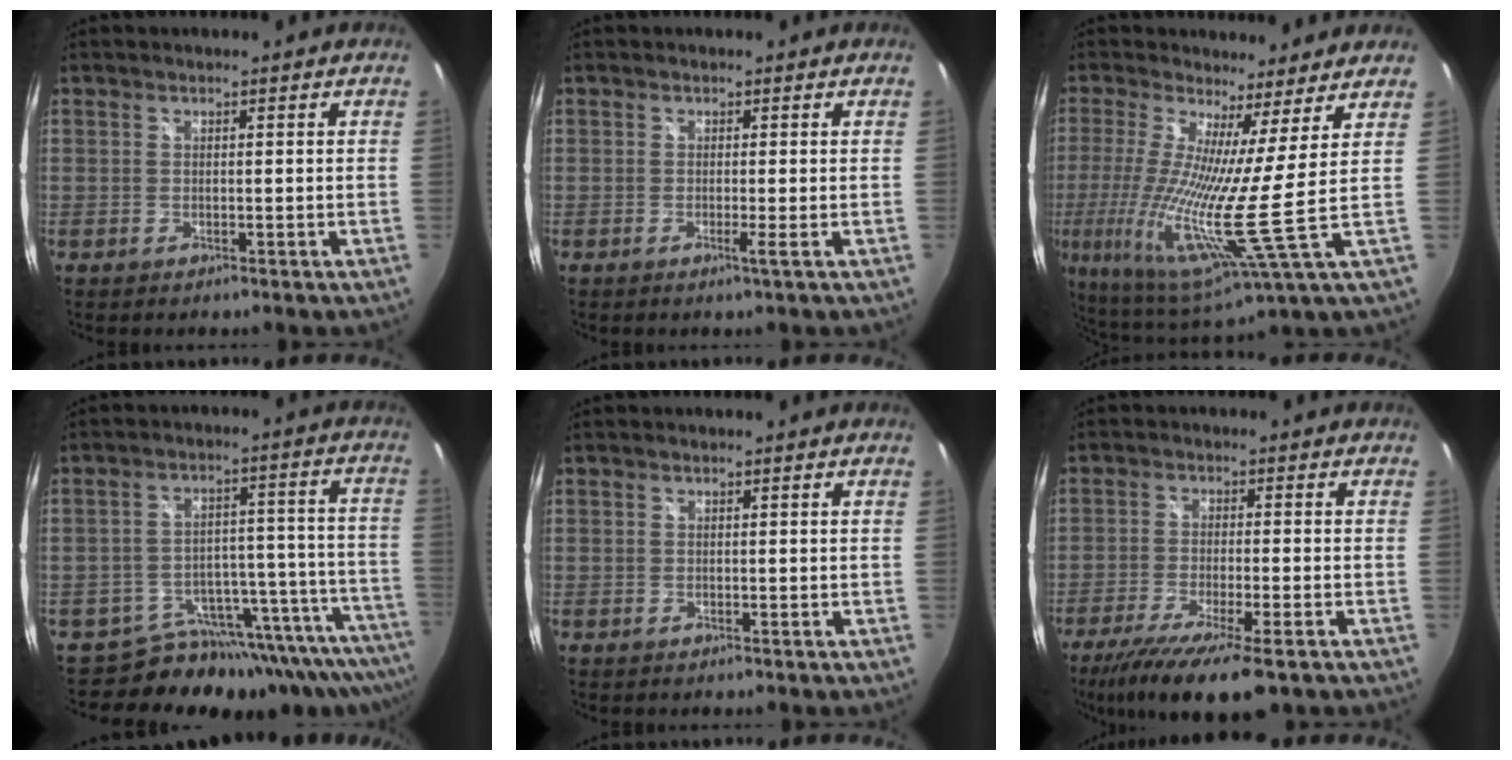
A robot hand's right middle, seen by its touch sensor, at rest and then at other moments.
{"total": 0.9, "force": [-0.2, -0.4, 0.8], "torque": [-0.011, -0.006, -0.006]}
{"total": 14.7, "force": [0.6, -1.0, 14.6], "torque": [-0.275, -0.048, 0.004]}
{"total": 19.6, "force": [-18.7, 5.4, 2.8], "torque": [-0.020, 0.032, -0.261]}
{"total": 0.0}
{"total": 13.2, "force": [-9.1, 2.0, 9.4], "torque": [-0.189, -0.047, -0.152]}